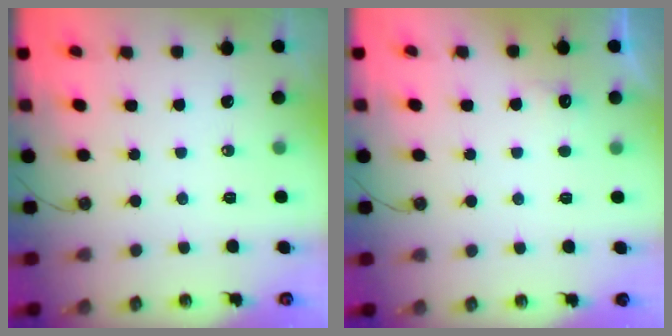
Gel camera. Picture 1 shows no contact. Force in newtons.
{"total": 6.4, "press": 6.3, "slide": 1.2}